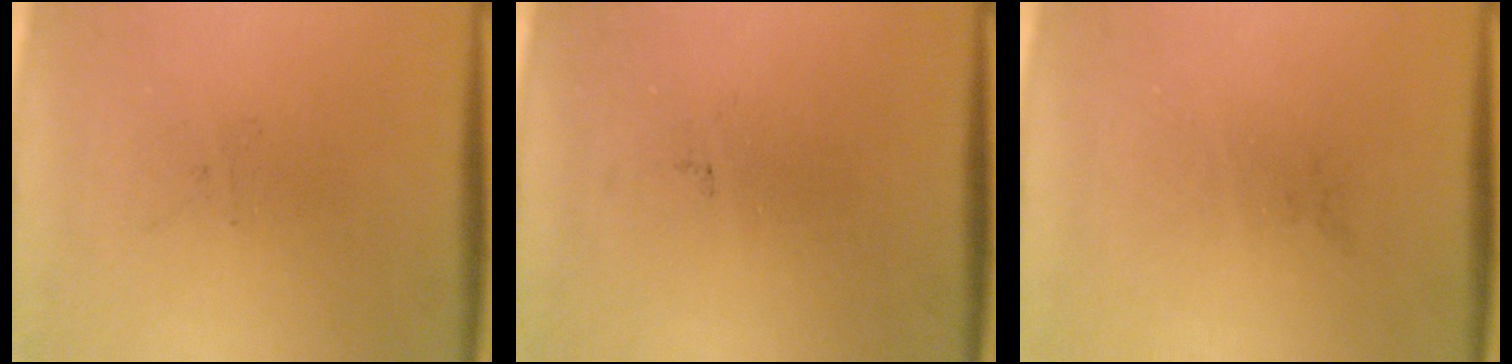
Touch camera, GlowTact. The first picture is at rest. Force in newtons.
{"total": 0.0}
{"total": 0.0}